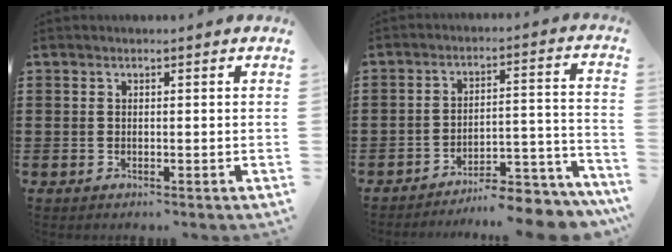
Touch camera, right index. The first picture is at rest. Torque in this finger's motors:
{"motor_torque": [0.34, -0.10, -0.05, -0.22]}